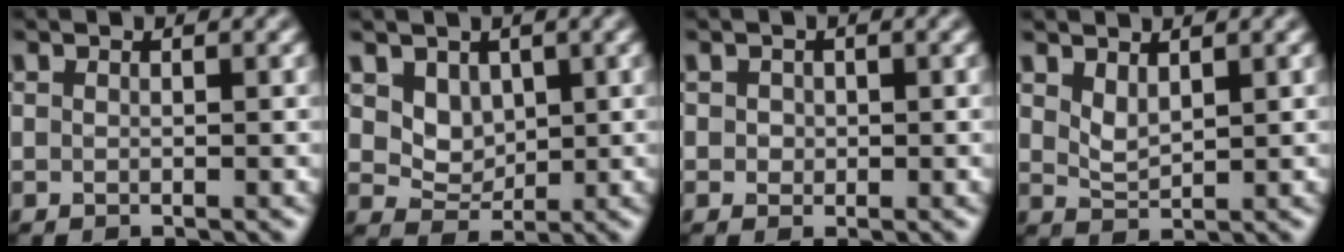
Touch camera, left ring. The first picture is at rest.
{"total": 3.0, "force": [1.2, 2.3, 1.4], "torque": [-0.037, -0.020, 0.034]}
{"total": 1.0, "force": [0.2, 0.9, 0.3], "torque": [0.000, -0.002, 0.004]}
{"total": 1.8, "force": [1.2, 0.7, 1.1], "torque": [-0.026, -0.007, 0.029]}